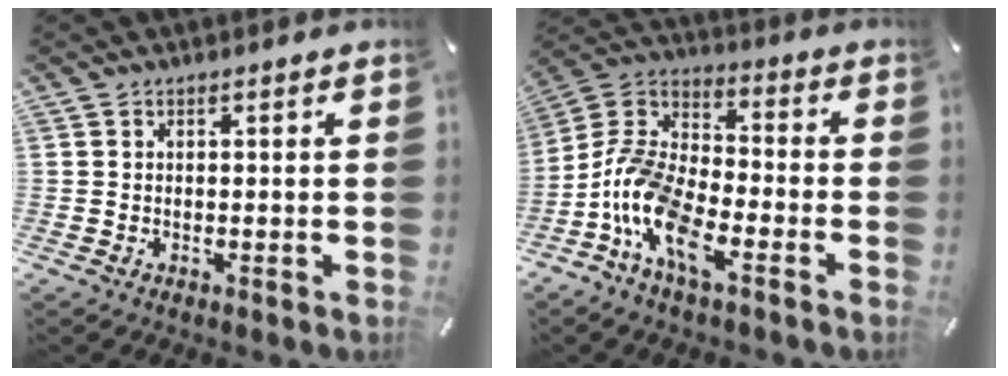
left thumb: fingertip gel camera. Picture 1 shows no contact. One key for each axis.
{"total": 13.3, "fx": -6.9, "fy": 6.6, "fz": 9.3, "tx": -0.208, "ty": 0.011, "tz": -0.134}